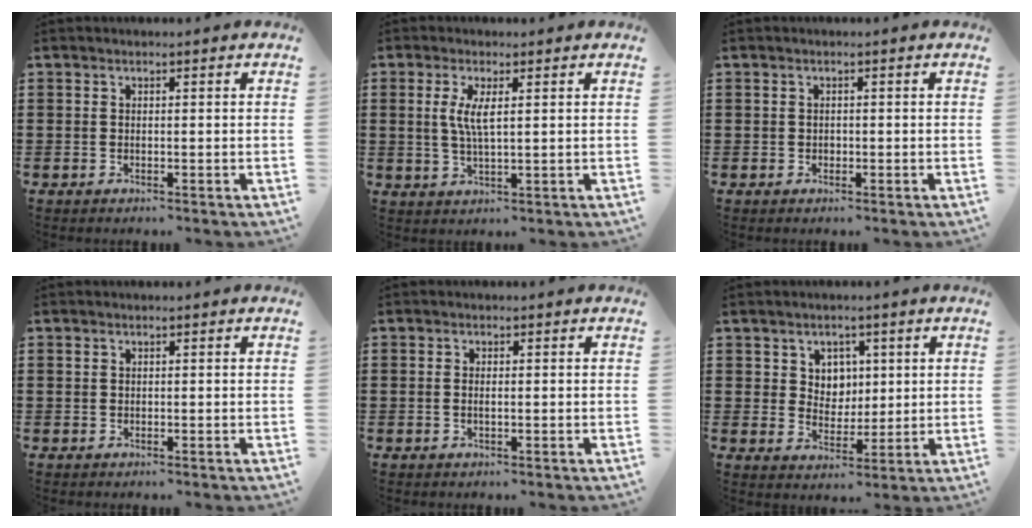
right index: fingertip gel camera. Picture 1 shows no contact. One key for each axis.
{"total": 4.0, "fx": 0.9, "fy": 0.8, "fz": 3.8, "tx": -0.078, "ty": 0.002, "tz": 0.014}
{"total": 0.6, "fx": 0.1, "fy": 0.6, "fz": 0.2, "tx": -0.006, "ty": 0.004, "tz": 0.003}
{"total": 0.5, "fx": 0.2, "fy": 0.5, "fz": 0.1, "tx": -0.002, "ty": 0.003, "tz": 0.005}
{"total": 0.9, "fx": -0.1, "fy": 0.3, "fz": 0.8, "tx": -0.016, "ty": 0.000, "tz": -0.002}
{"total": 4.3, "fx": 2.1, "fy": 3.7, "fz": 0.7, "tx": -0.024, "ty": 0.006, "tz": 0.037}